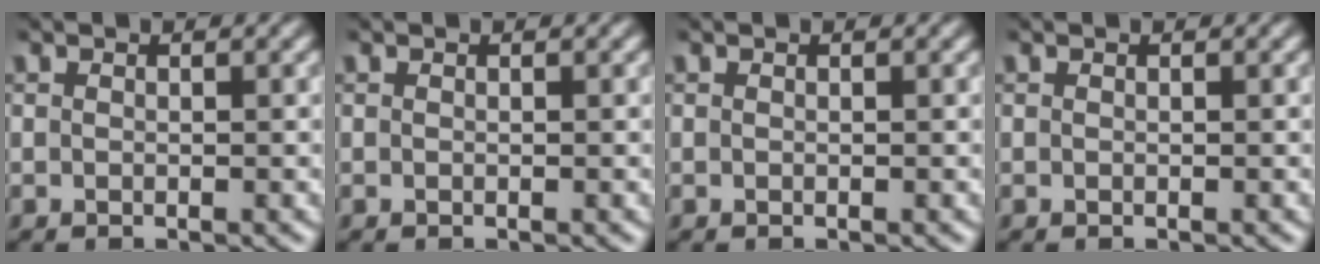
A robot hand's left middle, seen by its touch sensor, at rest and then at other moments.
{"total": 0.0}
{"total": 0.0}
{"total": 0.0}